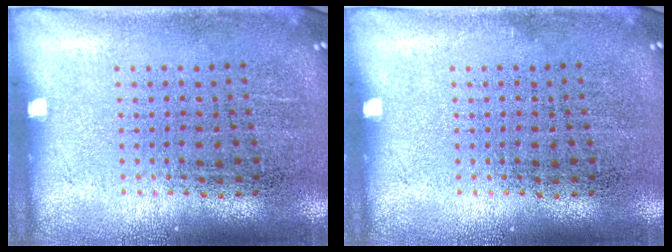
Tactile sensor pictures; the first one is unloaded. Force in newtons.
{"total": 0.0}